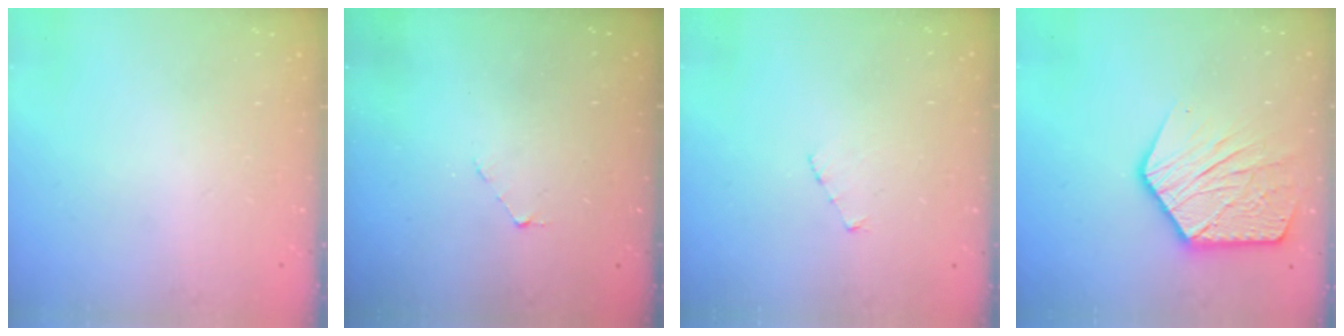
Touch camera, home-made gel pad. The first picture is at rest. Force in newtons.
{"total": 2.8, "press": 2.8, "slide": 0.2}
{"total": 2.6, "press": 2.6, "slide": 0.3}
{"total": 15.2, "press": 15.2, "slide": 1.1}